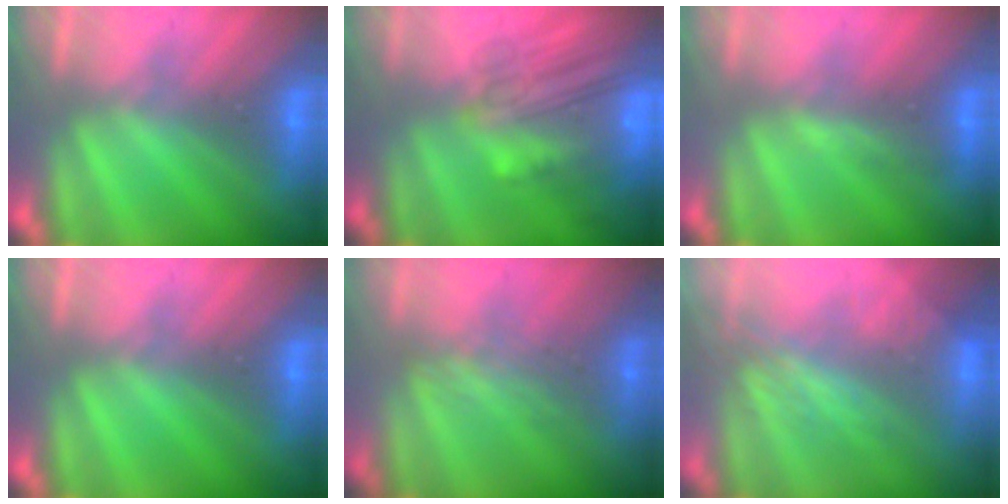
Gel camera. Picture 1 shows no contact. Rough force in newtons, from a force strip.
{"total": 7.9}
{"total": 3.2}
{"total": 0.0}
{"total": 2.4}
{"total": 2.8}